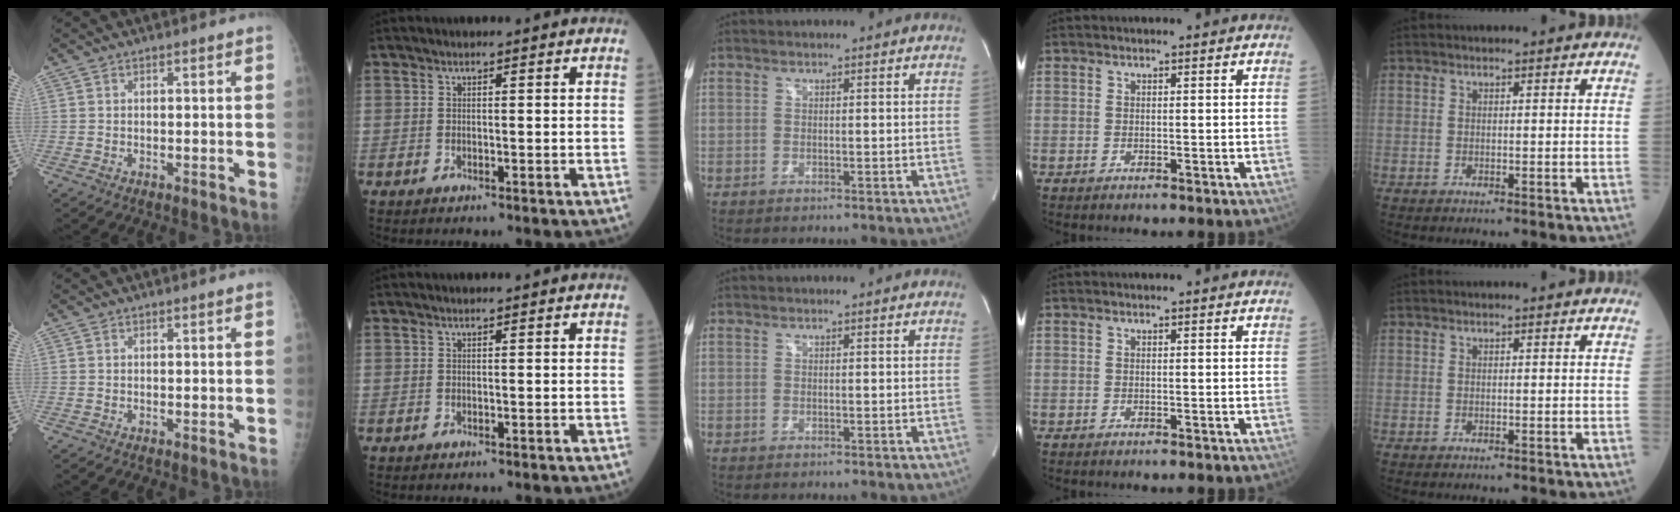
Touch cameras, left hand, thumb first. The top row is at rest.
{}